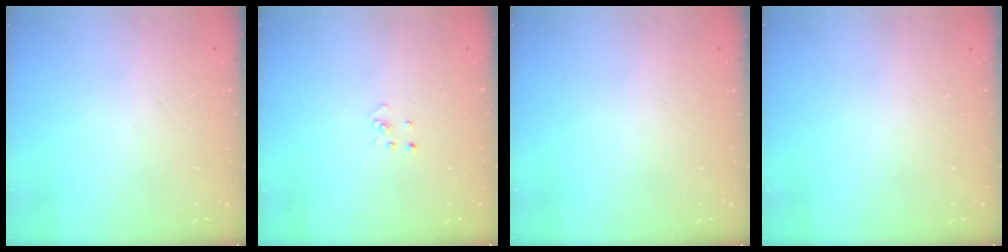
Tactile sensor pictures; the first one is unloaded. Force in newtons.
{"total": 1.9, "press": 1.9, "slide": 0.1}
{"total": 0.0}
{"total": 0.0}